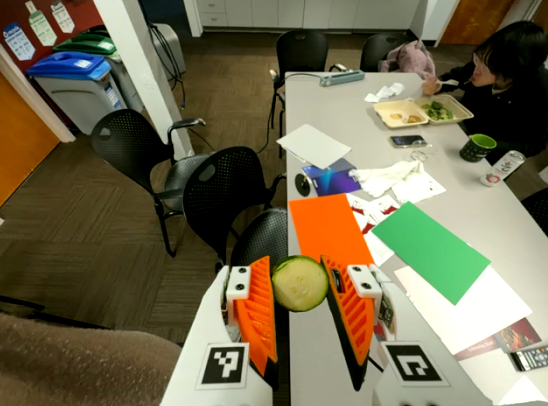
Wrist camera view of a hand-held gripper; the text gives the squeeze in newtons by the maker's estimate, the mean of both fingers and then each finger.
{"total": 9.4, "left": 9.0, "right": 9.8}